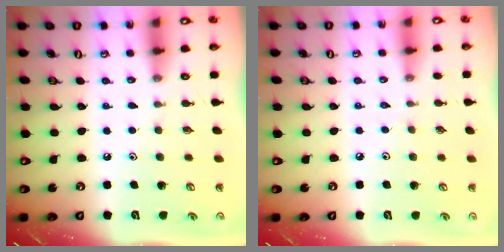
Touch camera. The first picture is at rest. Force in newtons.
{"total": 2.2, "press": 2.1, "slide": 0.5}